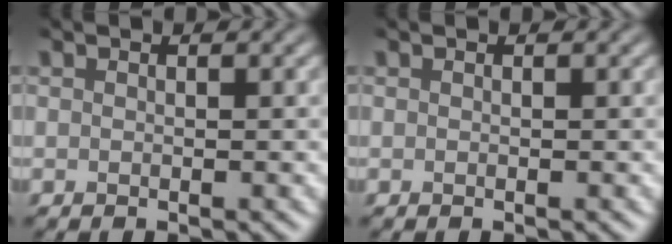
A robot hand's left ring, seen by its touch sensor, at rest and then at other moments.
{"total": 0.0}